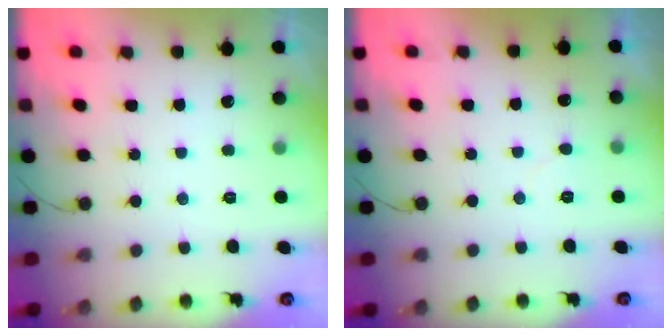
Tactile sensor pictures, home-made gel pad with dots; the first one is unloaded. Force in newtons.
{"total": 3.8, "press": 3.8, "slide": 0.2}